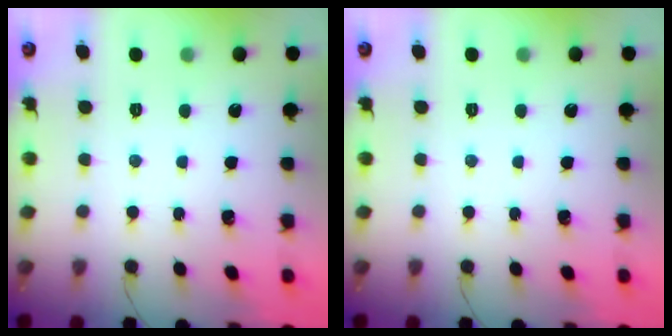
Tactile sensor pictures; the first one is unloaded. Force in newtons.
{"total": 0.0}